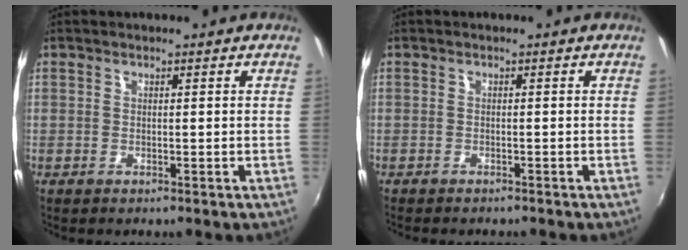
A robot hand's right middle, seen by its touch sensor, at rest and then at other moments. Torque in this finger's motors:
{"motor_torque": [0.99, -1.14, 0.12, 0.04]}